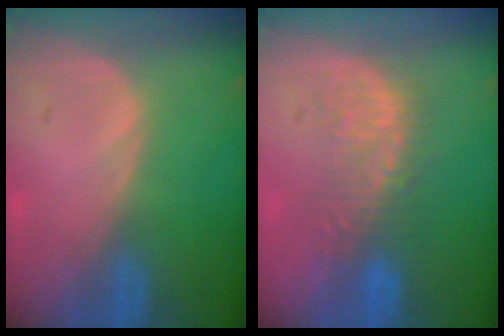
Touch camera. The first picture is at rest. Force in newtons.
{"total": 6.0, "press": 5.8, "slide": 1.4}